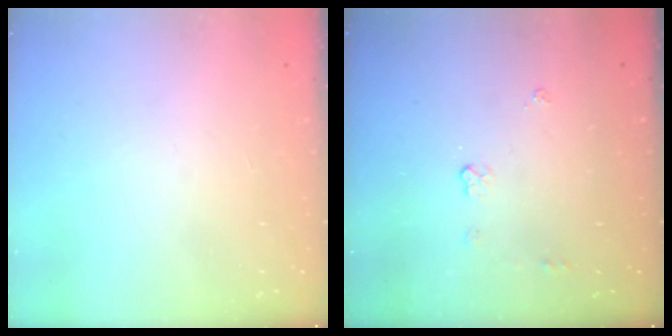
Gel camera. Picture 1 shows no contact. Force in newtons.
{"total": 3.8, "press": 3.8, "slide": 0.5}